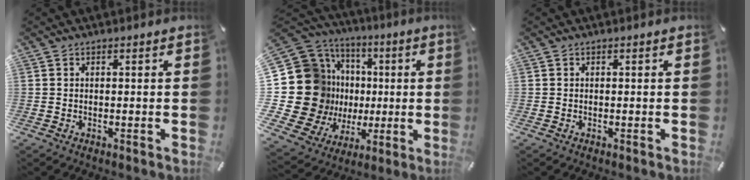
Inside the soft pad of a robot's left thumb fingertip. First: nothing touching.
{"total": 24.2, "force": [0.9, 20.8, 12.4], "torque": [-0.262, -0.041, 0.064]}
{"total": 0.0}